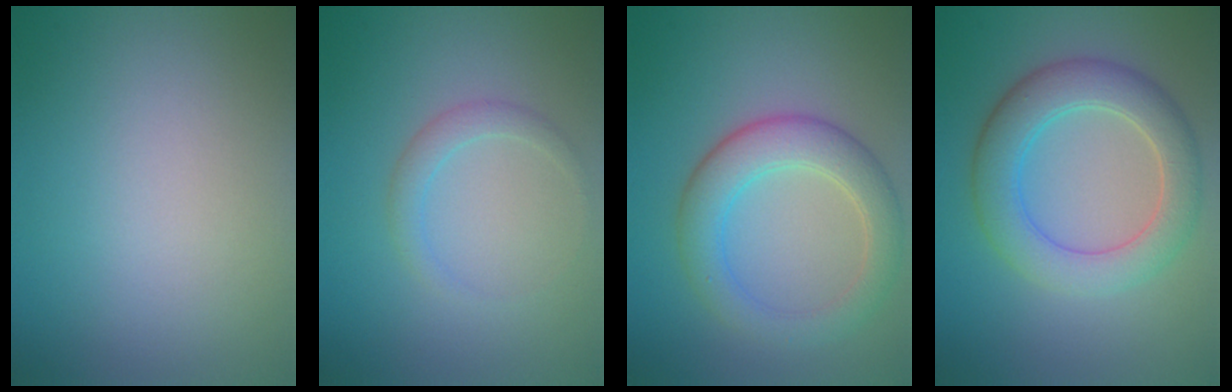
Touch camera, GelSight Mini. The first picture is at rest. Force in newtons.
{"total": 1.5, "press": 1.5, "slide": 0.1}
{"total": 4.9, "press": 4.9, "slide": 0.4}
{"total": 5.7, "press": 5.6, "slide": 0.5}